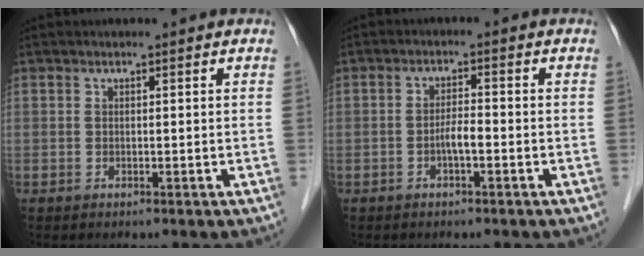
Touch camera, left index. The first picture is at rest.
{"total": 2.4, "force": [-1.0, 0.5, 2.2], "torque": [-0.036, 0.003, -0.019]}